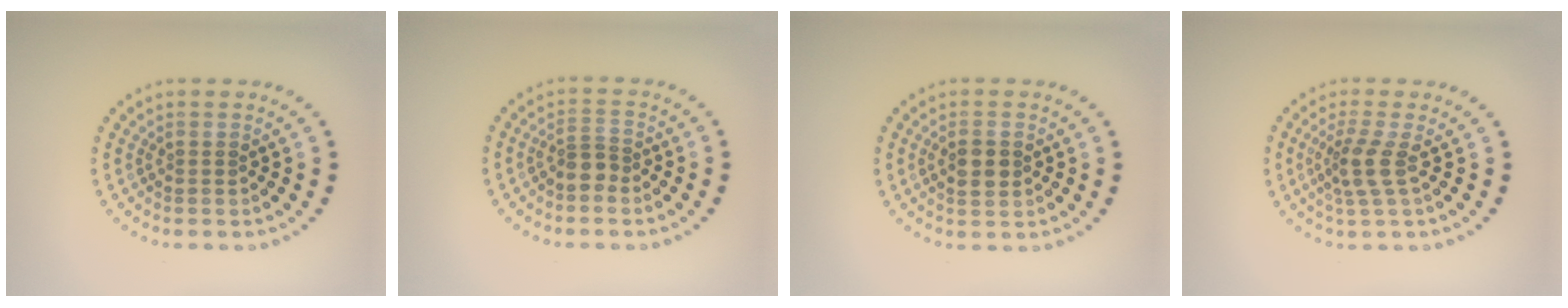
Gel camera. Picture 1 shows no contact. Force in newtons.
{"total": 1.9, "press": 1.6, "slide": 1.0}
{"total": 2.2, "press": 2.2, "slide": 0.2}
{"total": 2.5, "press": 1.9, "slide": 1.7}